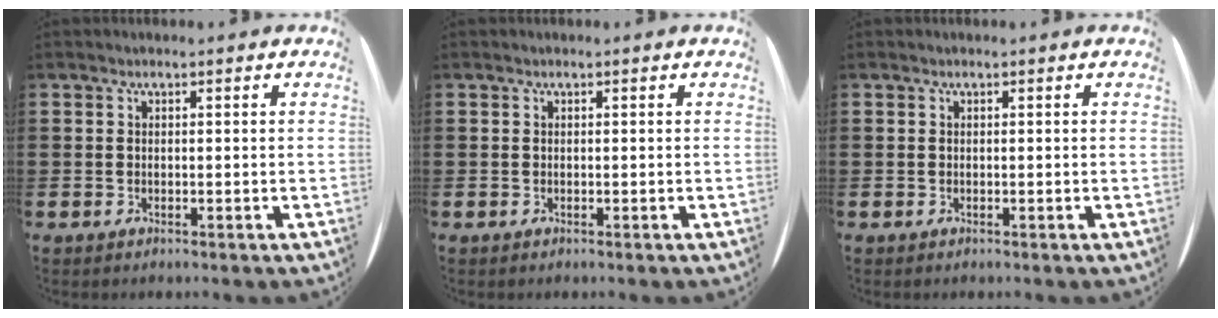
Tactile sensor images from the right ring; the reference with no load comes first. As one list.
[{"total": 0.0}, {"total": 0.0}]